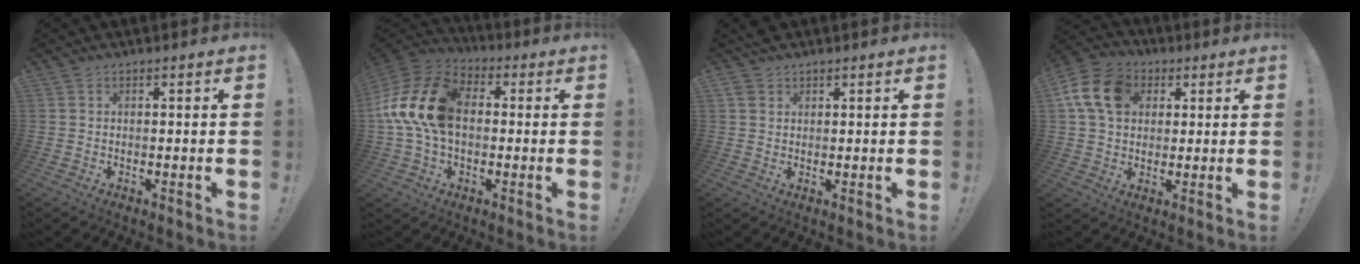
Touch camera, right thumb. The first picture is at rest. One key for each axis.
{"total": 19.7, "fx": 1.3, "fy": 13.1, "fz": 14.6, "tx": -0.267, "ty": 0.027, "tz": 0.033}
{"total": 2.8, "fx": 2.1, "fy": 1.7, "fz": 0.8, "tx": -0.013, "ty": -0.009, "tz": 0.041}
{"total": 14.8, "fx": 4.3, "fy": 11.4, "fz": 8.3, "tx": -0.131, "ty": 0.002, "tz": 0.089}